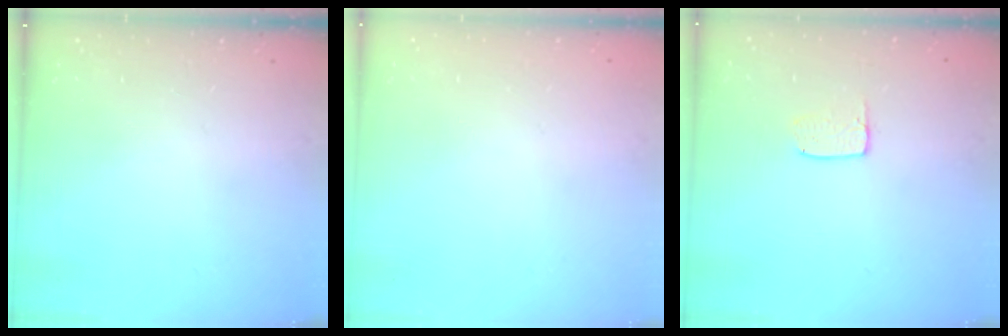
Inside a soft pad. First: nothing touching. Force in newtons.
{"total": 0.0}
{"total": 3.6, "press": 3.5, "slide": 0.2}